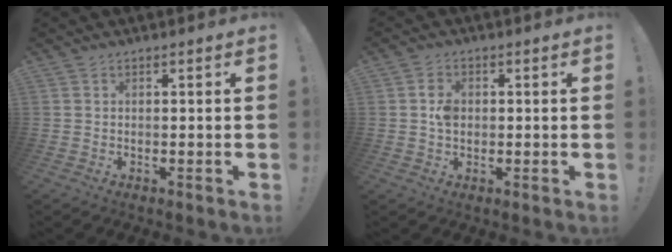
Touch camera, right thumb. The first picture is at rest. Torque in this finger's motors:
{"motor_torque": [0.31, 0.46, 0.32, -0.05, 0.03]}